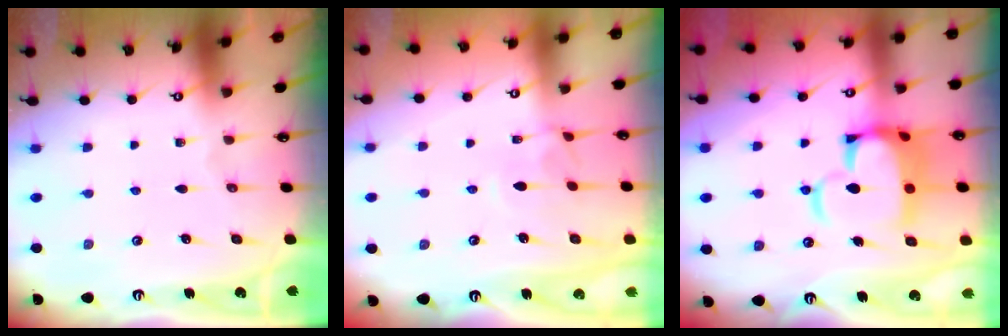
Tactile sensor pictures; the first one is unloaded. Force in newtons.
{"total": 3.4, "press": 3.4, "slide": 0.6}
{"total": 10.9, "press": 10.8, "slide": 1.5}